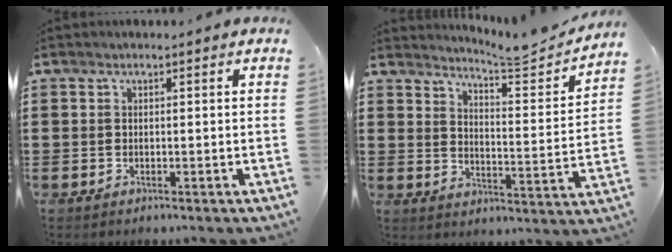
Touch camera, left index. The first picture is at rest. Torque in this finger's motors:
{"motor_torque": [-0.55, -0.18, -0.17, -0.16]}